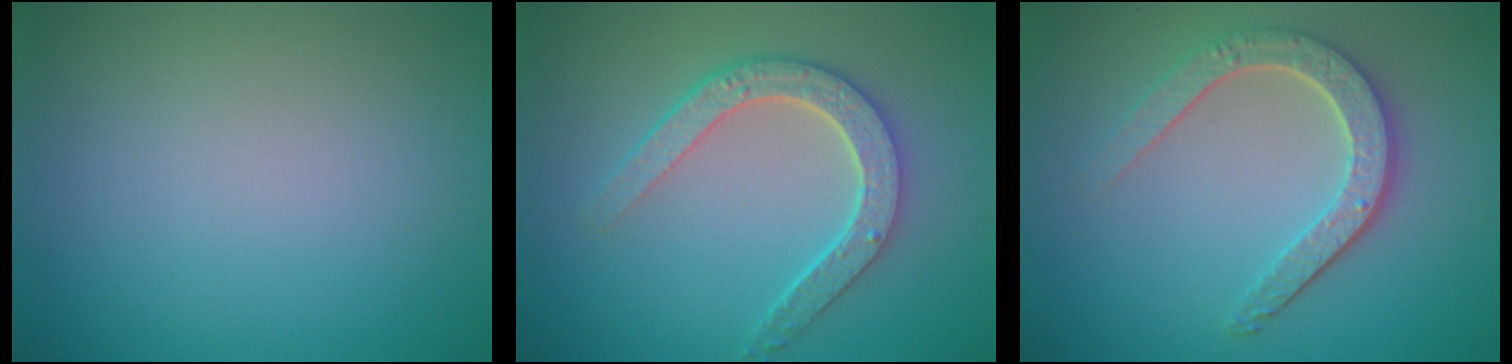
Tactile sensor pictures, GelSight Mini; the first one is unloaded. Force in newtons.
{"total": 4.7, "press": 3.6, "slide": 3.0}
{"total": 4.5, "press": 3.6, "slide": 2.7}